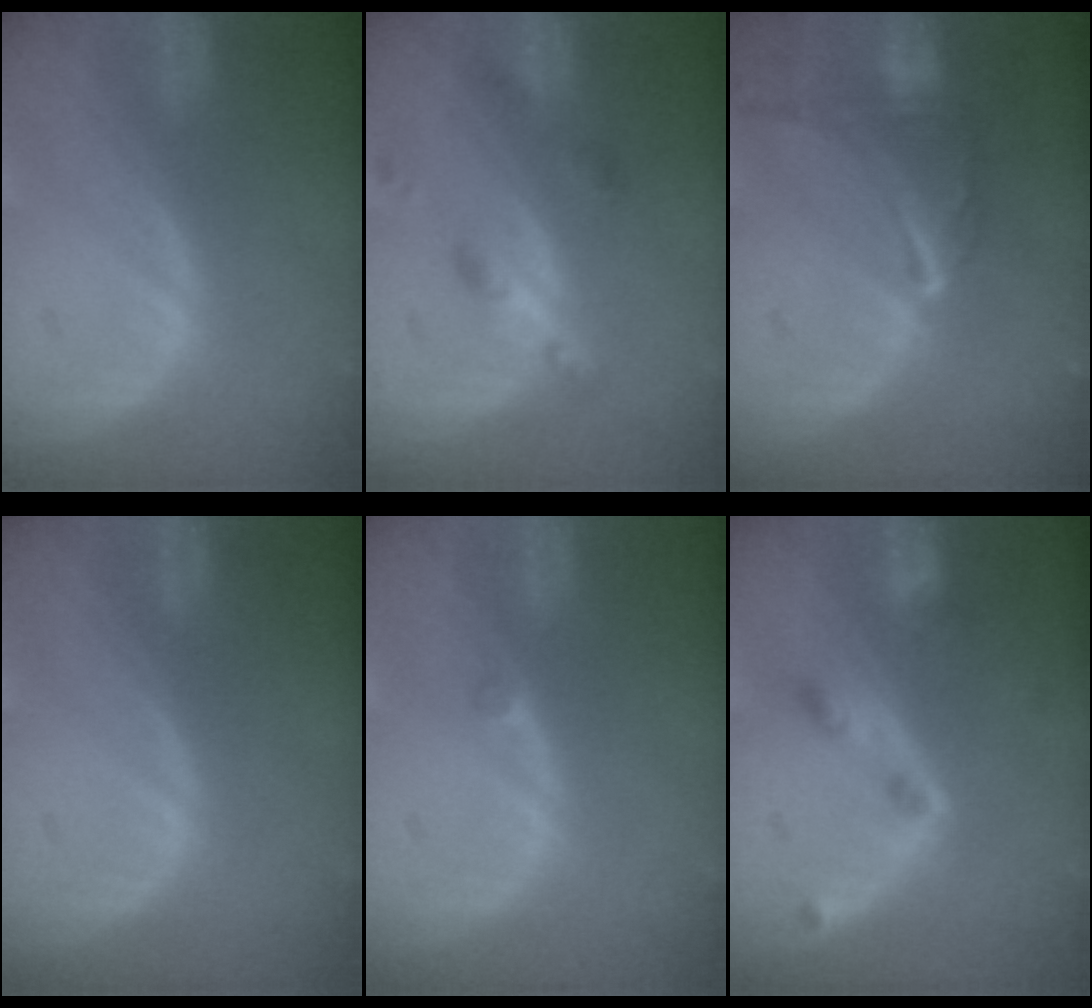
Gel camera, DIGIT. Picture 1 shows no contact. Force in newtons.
{"total": 4.7, "press": 4.2, "slide": 2.0}
{"total": 9.0, "press": 7.9, "slide": 4.3}
{"total": 0.0}
{"total": 0.7, "press": 0.6, "slide": 0.3}
{"total": 4.3, "press": 4.0, "slide": 1.6}